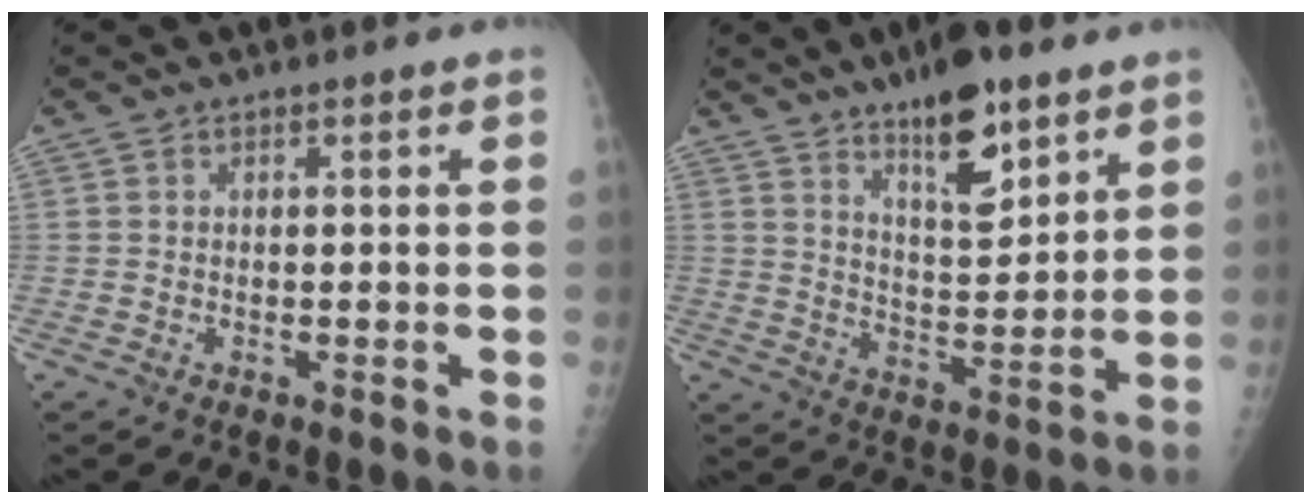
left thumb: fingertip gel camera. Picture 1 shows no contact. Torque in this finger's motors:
{"motor_torque": [0.26, 0.38, 0.14, -0.28, 0.06]}